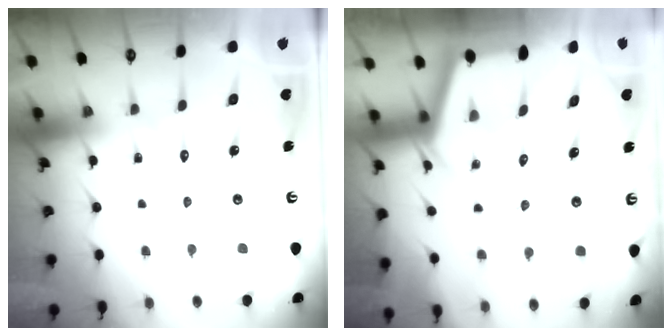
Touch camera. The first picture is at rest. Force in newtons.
{"total": 2.3, "press": 2.3, "slide": 0.2}